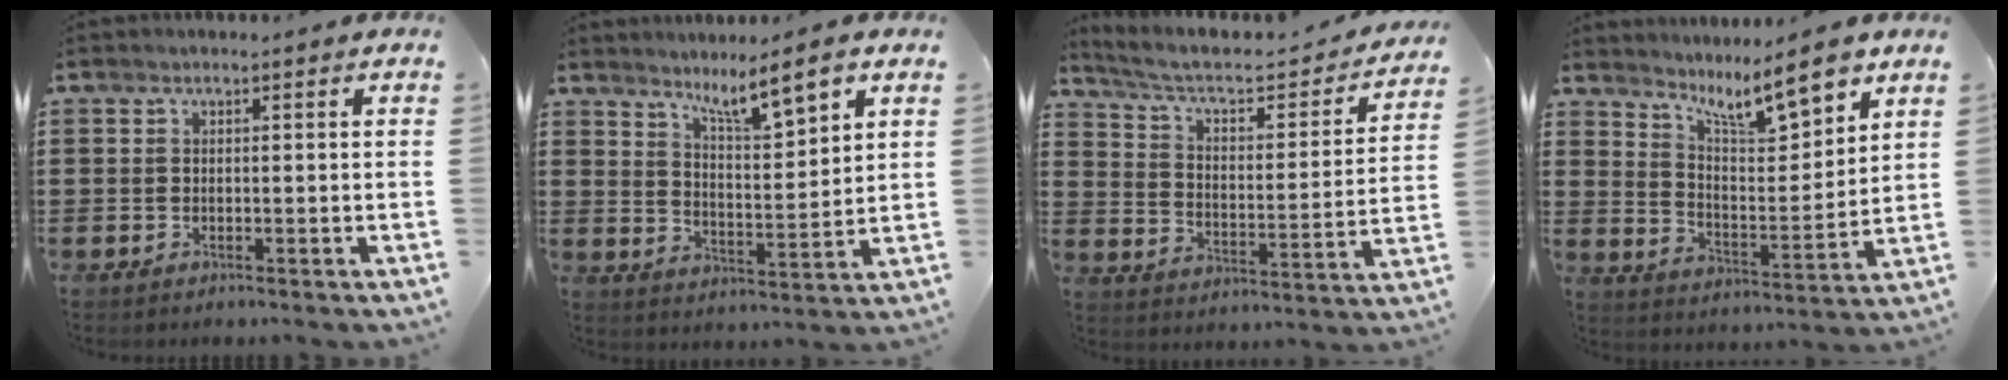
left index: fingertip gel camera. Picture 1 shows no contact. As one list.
[{"total": 6.4, "force": [4.9, 0.6, 4.0], "torque": [-0.078, -0.025, 0.078]}, {"total": 4.8, "force": [3.8, 1.3, 2.7], "torque": [-0.073, -0.031, 0.055]}, {"total": 8.7, "force": [7.3, 1.6, 4.5], "torque": [-0.079, -0.046, 0.122]}]